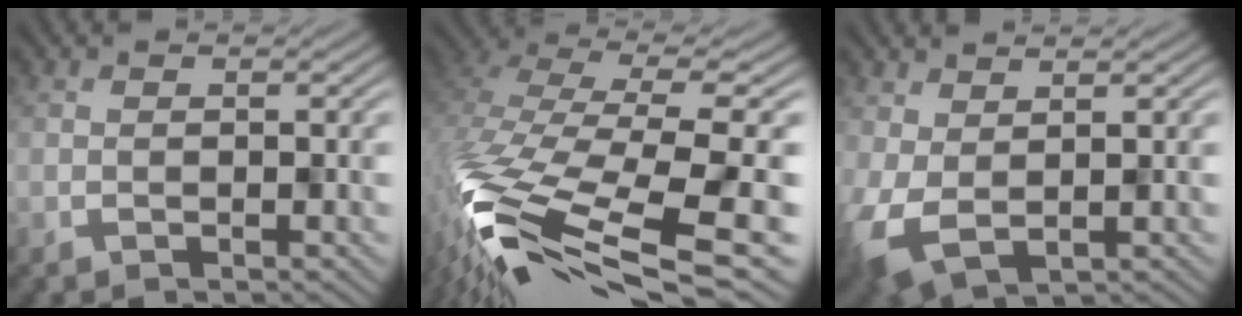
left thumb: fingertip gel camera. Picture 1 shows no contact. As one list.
[{"total": 13.0, "force": [-3.5, 5.4, 11.3], "torque": [-0.299, -0.019, -0.040]}, {"total": 5.5, "force": [-0.6, 3.1, 4.5], "torque": [-0.108, -0.021, 0.001]}]